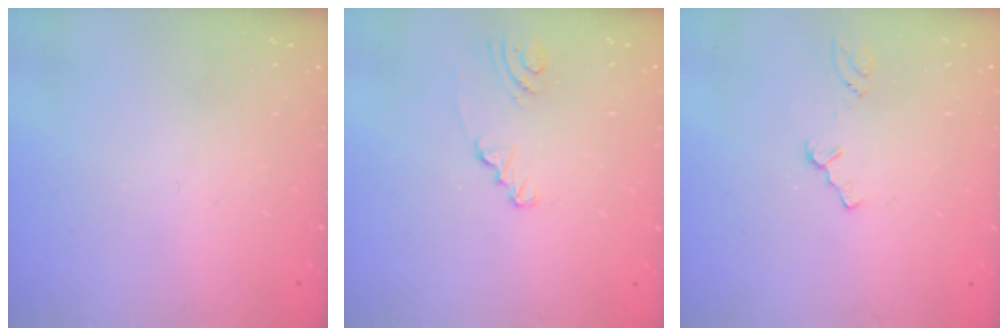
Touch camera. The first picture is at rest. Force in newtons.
{"total": 1.5, "press": 1.5, "slide": 0.1}
{"total": 0.0}